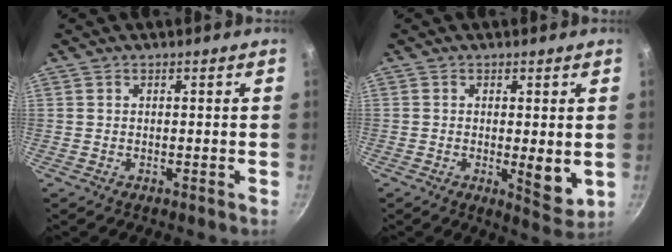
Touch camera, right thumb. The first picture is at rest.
{"total": 5.9, "force": [-0.3, 2.3, 5.4], "torque": [-0.077, -0.020, -0.001]}